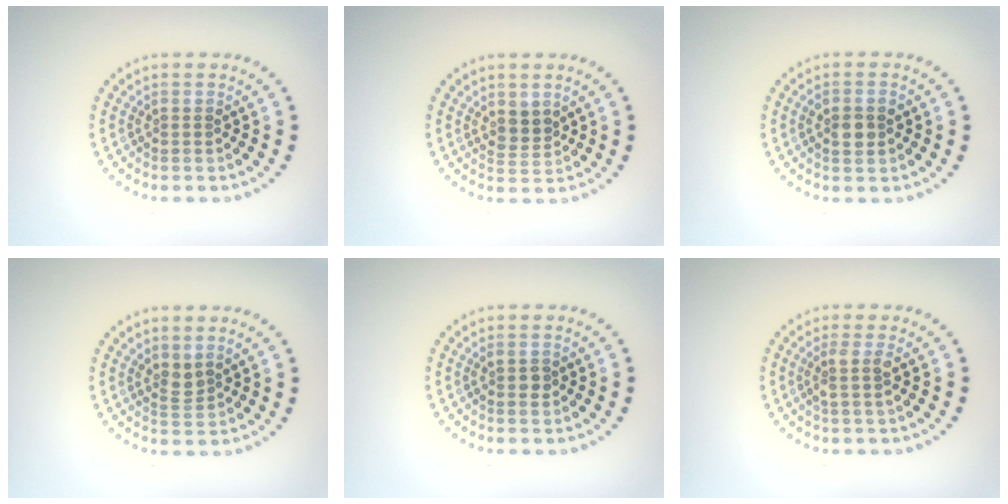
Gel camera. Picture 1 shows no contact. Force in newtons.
{"total": 1.9, "press": 1.6, "slide": 1.1}
{"total": 2.1, "press": 2.0, "slide": 0.3}
{"total": 1.6, "press": 1.3, "slide": 1.1}
{"total": 1.0, "press": 1.0, "slide": 0.2}
{"total": 1.8, "press": 1.5, "slide": 1.1}